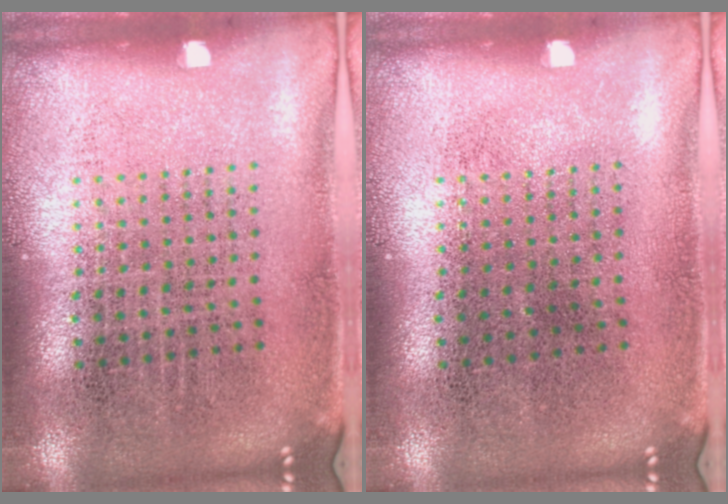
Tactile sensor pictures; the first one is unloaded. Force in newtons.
{"total": 0.0}